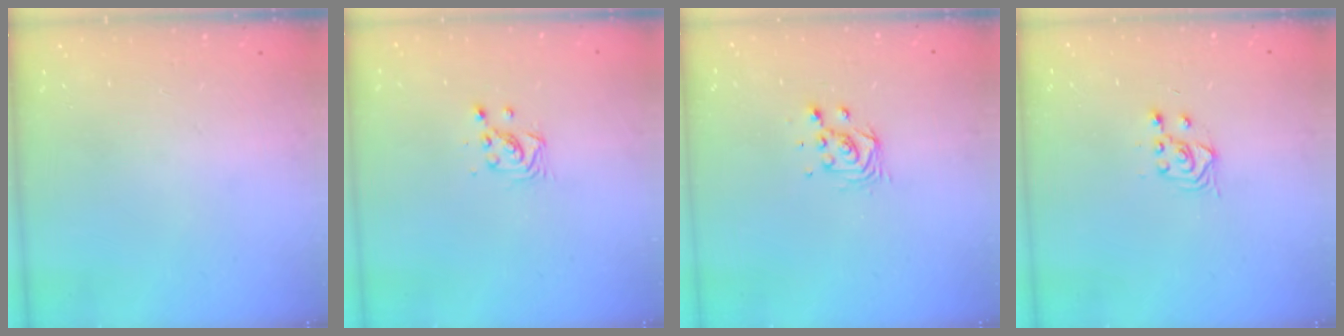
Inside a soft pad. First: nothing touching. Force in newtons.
{"total": 3.8, "press": 3.8, "slide": 0.5}
{"total": 4.0, "press": 4.0, "slide": 0.1}
{"total": 3.0, "press": 2.6, "slide": 1.3}